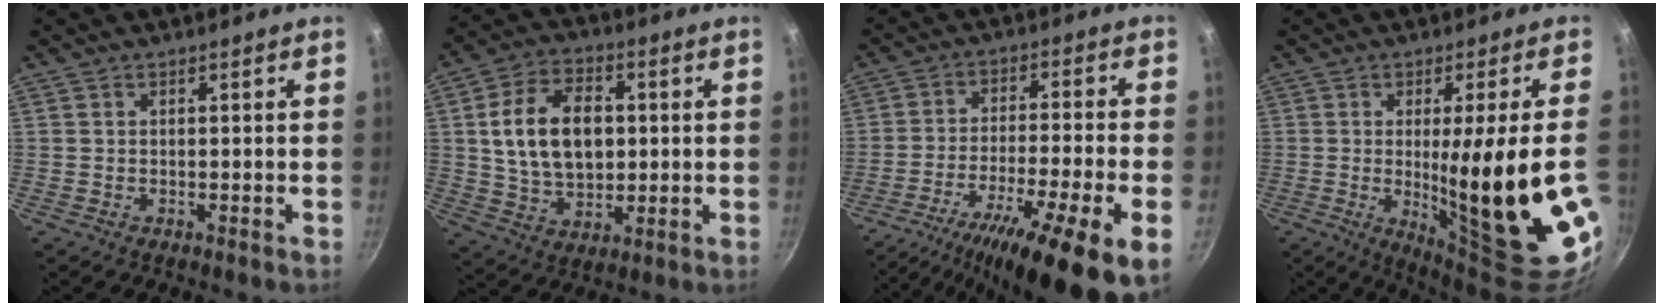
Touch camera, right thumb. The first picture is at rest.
{"total": 15.2, "force": [1.8, 10.1, 11.3], "torque": [-0.172, 0.004, 0.032]}
{"total": 20.0, "force": [-10.7, 3.3, 16.6], "torque": [-0.264, 0.039, -0.178]}
{"total": 22.5, "force": [-3.1, 2.7, 22.1], "torque": [-0.299, -0.031, -0.025]}